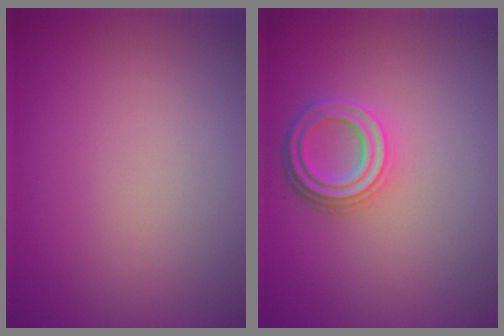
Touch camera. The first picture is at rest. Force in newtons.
{"total": 3.4, "press": 2.7, "slide": 2.1}